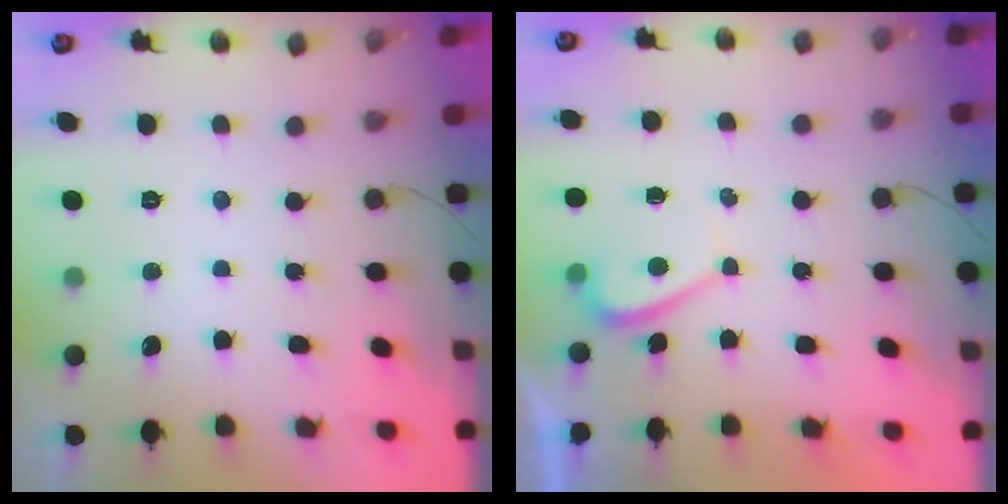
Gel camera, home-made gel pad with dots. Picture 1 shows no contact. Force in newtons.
{"total": 2.0, "press": 1.9, "slide": 0.6}